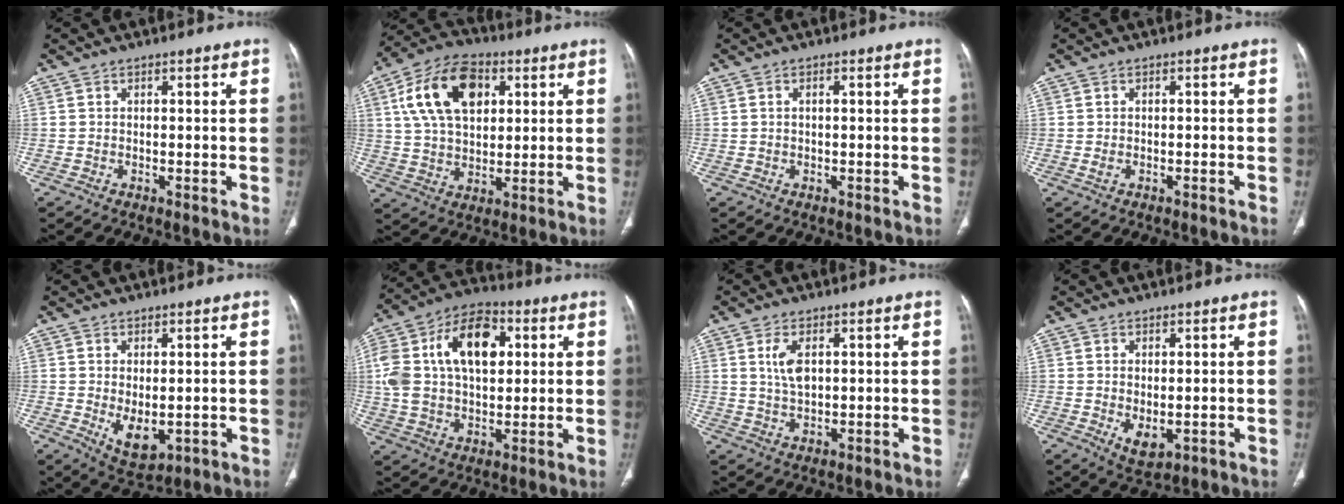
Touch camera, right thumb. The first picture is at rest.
{"total": 16.4, "force": [5.2, 10.1, 11.8], "torque": [-0.197, 0.003, 0.093]}
{"total": 0.9, "force": [0.2, 0.3, 0.8], "torque": [-0.021, 0.005, 0.004]}
{"total": 0.9, "force": [-0.4, 0.2, 0.8], "torque": [-0.025, 0.009, -0.003]}
{"total": 6.3, "force": [-0.9, 3.3, 5.3], "torque": [-0.078, -0.013, 0.005]}
{"total": 19.8, "force": [4.8, 12.0, 15.0], "torque": [-0.264, 0.017, 0.078]}
{"total": 4.8, "force": [1.4, 2.4, 3.9], "torque": [-0.078, -0.007, 0.033]}
{"total": 4.4, "force": [-0.8, 2.3, 3.7], "torque": [-0.056, -0.009, 0.004]}